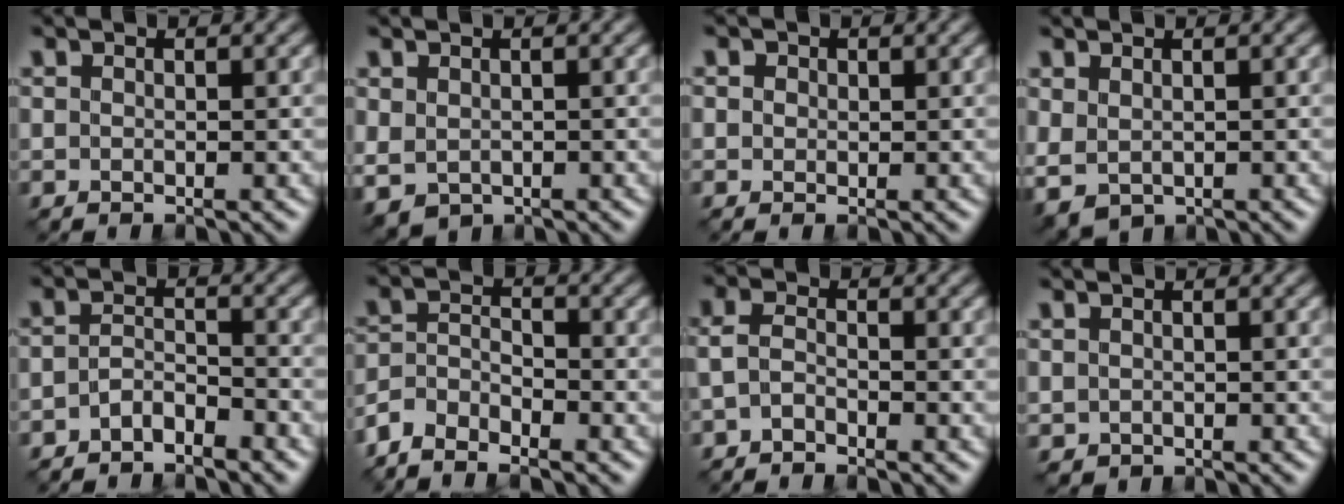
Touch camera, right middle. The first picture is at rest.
{"total": 2.0, "force": [-0.3, 1.5, 1.3], "torque": [-0.033, -0.006, -0.004]}
{"total": 0.8, "force": [0.3, 0.6, 0.3], "torque": [-0.003, 0.001, 0.003]}
{"total": 1.9, "force": [0.0, 1.2, 1.5], "torque": [-0.040, -0.007, 0.005]}
{"total": 2.2, "force": [-1.8, 0.6, 1.1], "torque": [-0.029, 0.011, -0.038]}
{"total": 3.1, "force": [-2.8, 0.9, 1.1], "torque": [-0.028, 0.005, -0.067]}
{"total": 1.8, "force": [-1.0, 0.8, 1.2], "torque": [-0.034, 0.007, -0.027]}
{"total": 0.7, "force": [-0.1, 0.6, 0.4], "torque": [-0.011, -0.002, 0.000]}